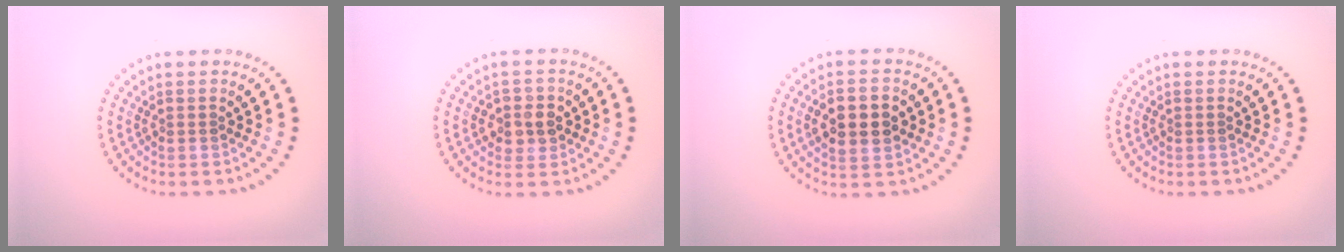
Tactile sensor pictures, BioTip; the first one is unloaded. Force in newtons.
{"total": 2.4, "press": 2.3, "slide": 0.5}
{"total": 4.6, "press": 4.6, "slide": 0.2}
{"total": 0.0}